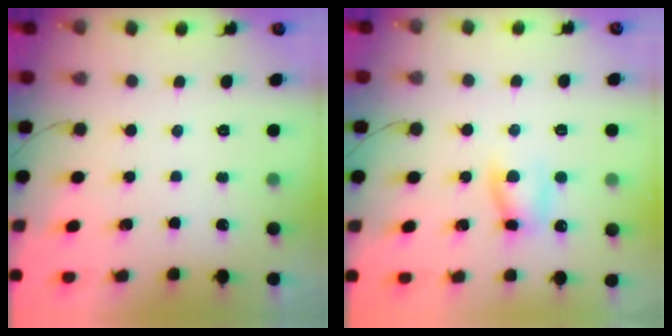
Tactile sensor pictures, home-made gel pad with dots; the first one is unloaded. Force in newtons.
{"total": 6.9, "press": 6.8, "slide": 1.0}